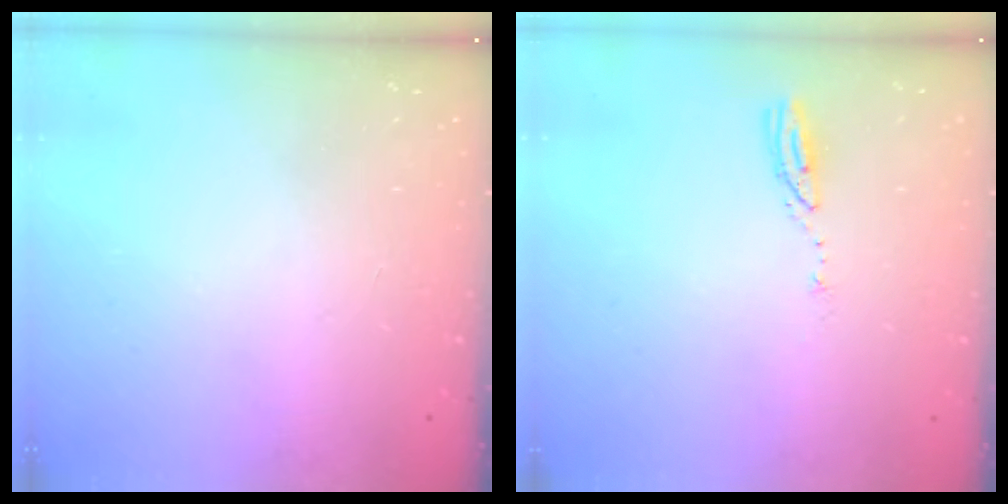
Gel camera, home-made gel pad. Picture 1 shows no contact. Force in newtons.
{"total": 4.1, "press": 4.1, "slide": 0.3}